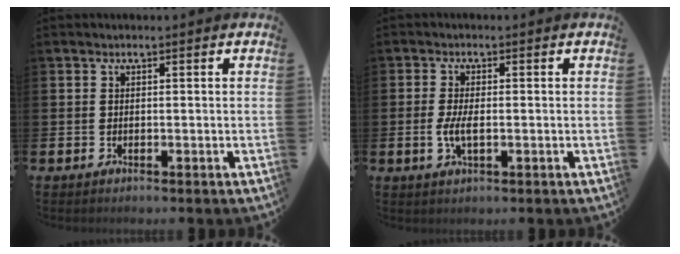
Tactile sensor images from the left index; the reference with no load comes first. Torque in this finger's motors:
{"motor_torque": [0.74, 0.08, 0.07, 0.04]}